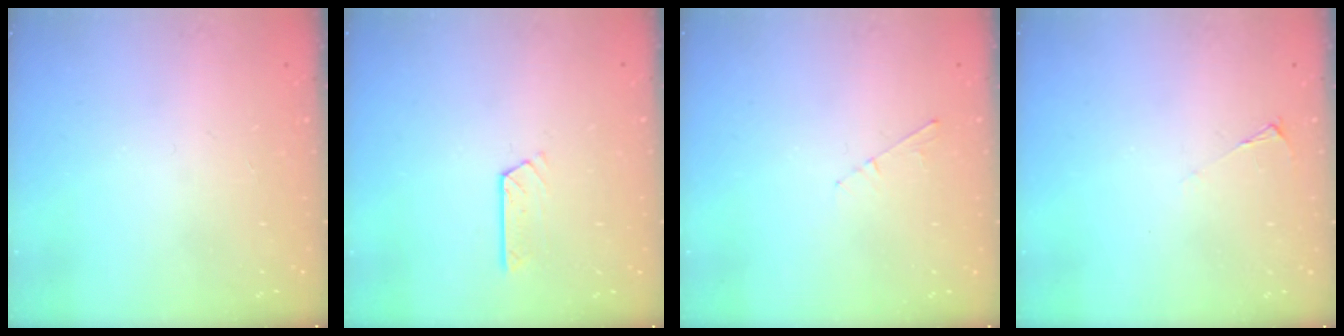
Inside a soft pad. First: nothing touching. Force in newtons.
{"total": 4.1, "press": 4.1, "slide": 0.4}
{"total": 2.8, "press": 2.8, "slide": 0.4}
{"total": 2.1, "press": 2.0, "slide": 0.4}